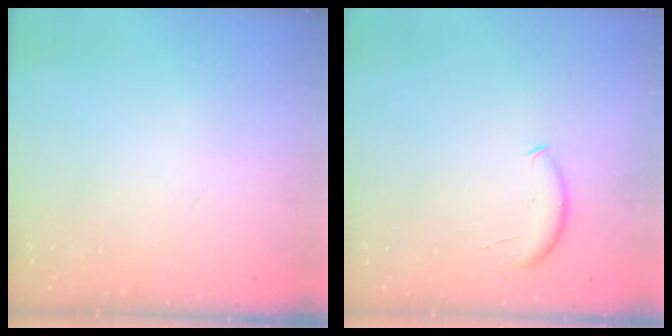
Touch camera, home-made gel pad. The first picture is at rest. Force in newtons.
{"total": 6.8, "press": 6.8, "slide": 0.6}